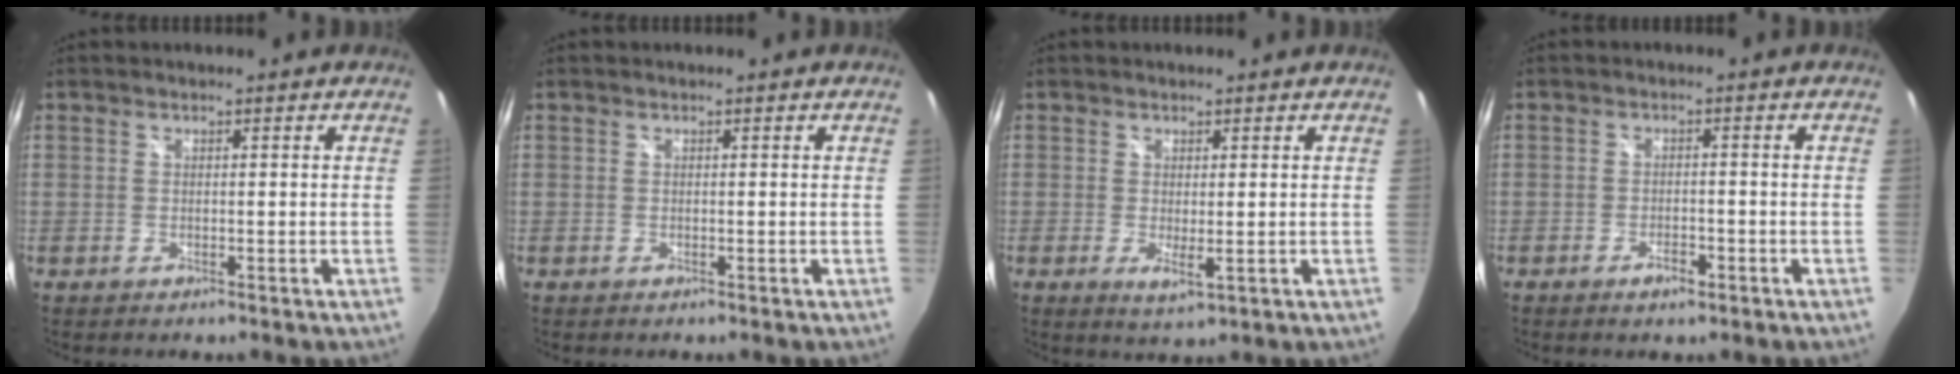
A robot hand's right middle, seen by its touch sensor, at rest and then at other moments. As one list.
[{"total": 0.0}, {"total": 2.9, "force": [0.0, 0.4, 2.9], "torque": [-0.049, -0.012, 0.001]}, {"total": 2.3, "force": [-1.4, 0.8, 1.7], "torque": [-0.035, -0.002, -0.025]}]